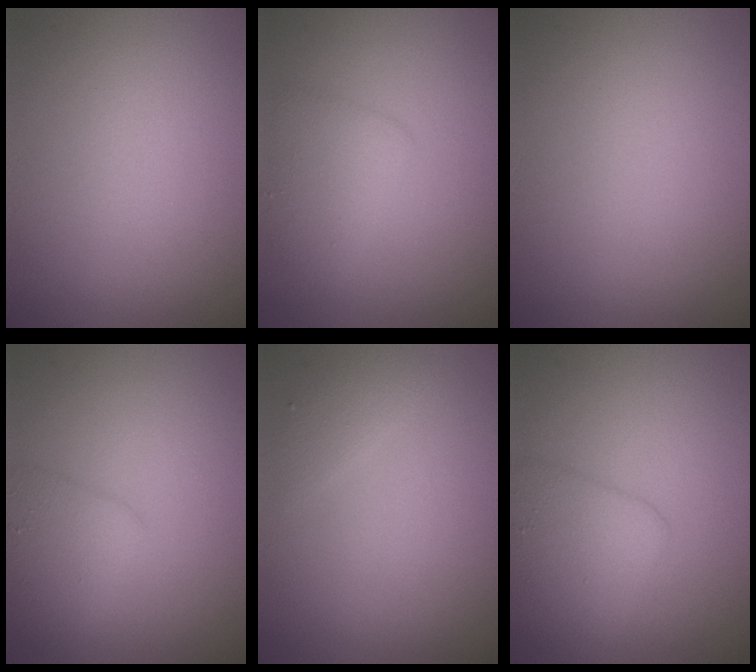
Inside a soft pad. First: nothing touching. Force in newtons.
{"total": 2.5, "press": 2.5, "slide": 0.1}
{"total": 0.0}
{"total": 2.6, "press": 2.6, "slide": 0.2}
{"total": 1.2, "press": 1.2, "slide": 0.1}
{"total": 3.6, "press": 3.5, "slide": 0.3}